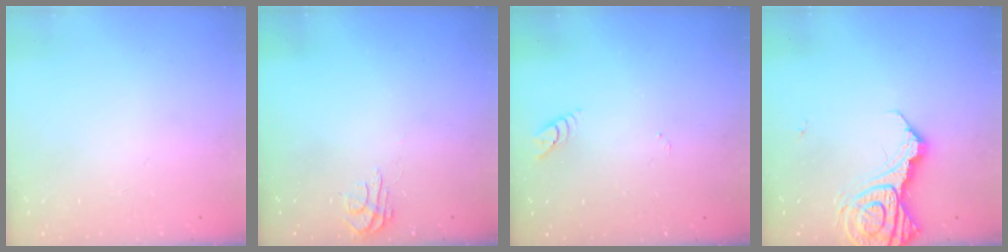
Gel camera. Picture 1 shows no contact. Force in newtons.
{"total": 3.9, "press": 3.8, "slide": 0.3}
{"total": 2.9, "press": 2.8, "slide": 0.3}
{"total": 15.1, "press": 15.0, "slide": 1.8}